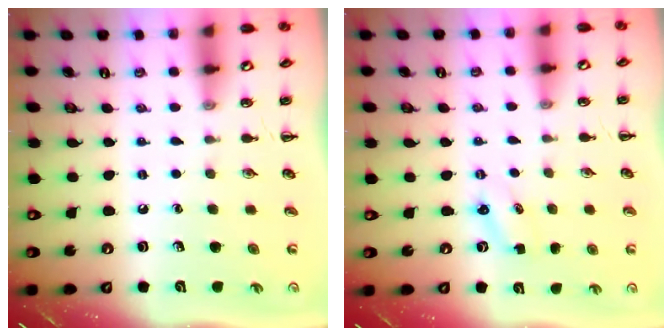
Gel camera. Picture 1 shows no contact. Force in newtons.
{"total": 2.2, "press": 2.1, "slide": 0.6}